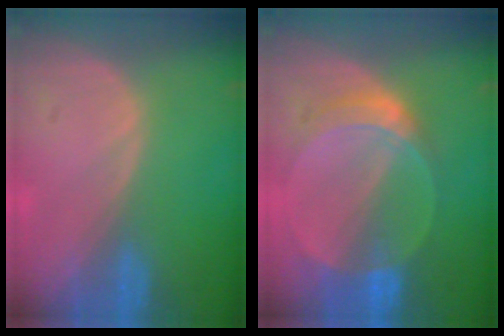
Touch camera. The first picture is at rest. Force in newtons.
{"total": 6.4, "press": 5.7, "slide": 2.9}